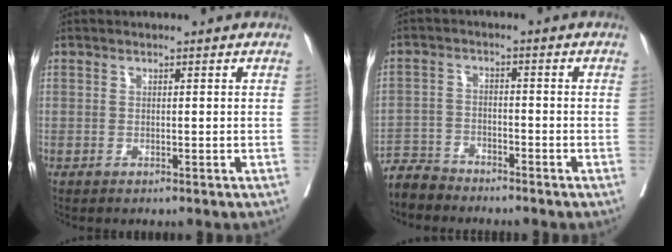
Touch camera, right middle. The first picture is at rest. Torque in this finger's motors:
{"motor_torque": [-0.21, -0.21, 0.00, -0.01]}